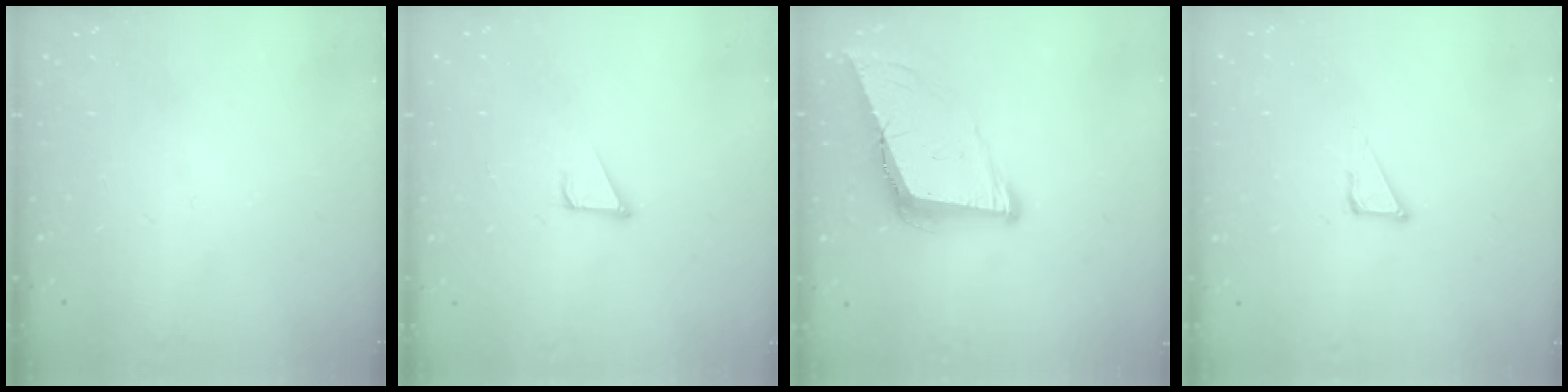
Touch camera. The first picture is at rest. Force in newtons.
{"total": 3.2, "press": 3.2, "slide": 0.1}
{"total": 10.3, "press": 9.6, "slide": 3.6}
{"total": 3.3, "press": 3.3, "slide": 0.2}